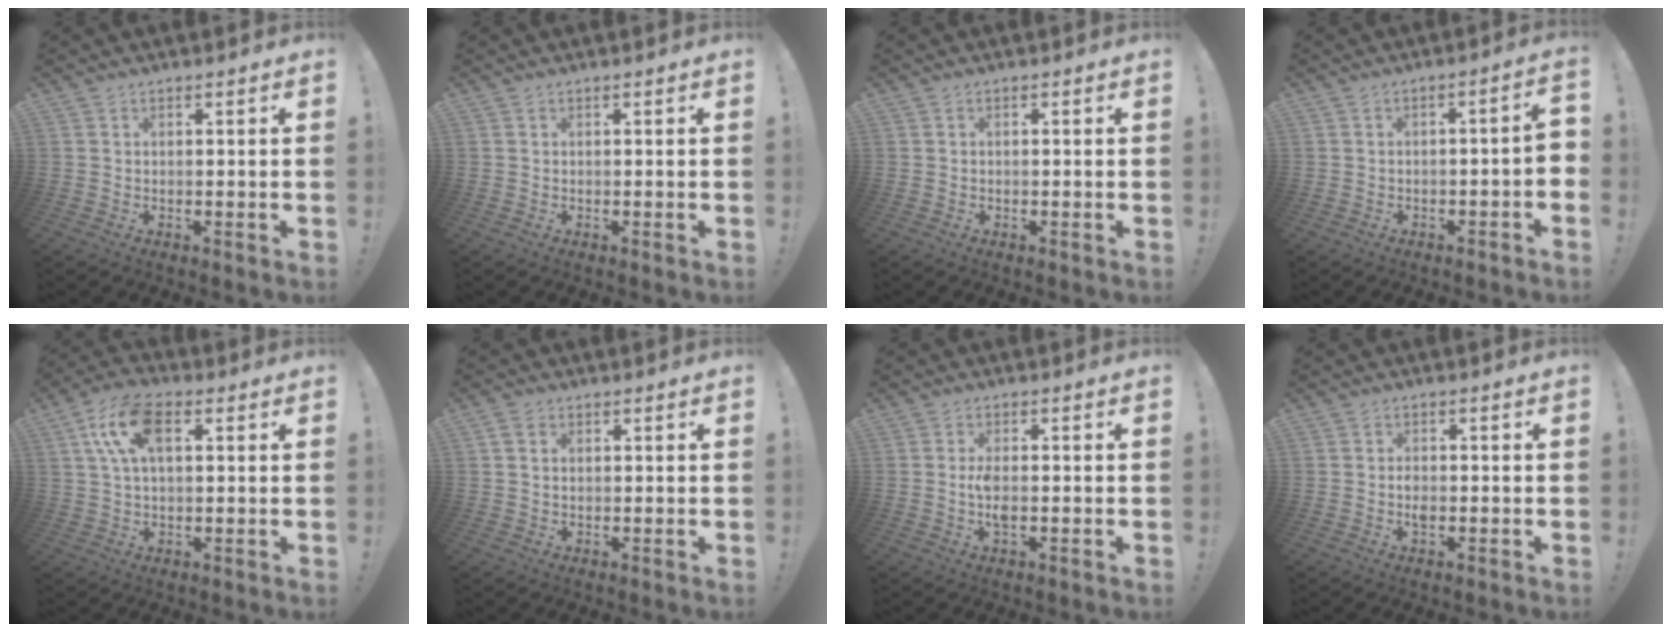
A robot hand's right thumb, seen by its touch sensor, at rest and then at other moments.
{"total": 0.0}
{"total": 0.0}
{"total": 3.1, "force": [-1.4, 0.2, 2.8], "torque": [-0.043, 0.003, -0.023]}
{"total": 12.5, "force": [3.9, 6.9, 9.7], "torque": [-0.183, 0.009, 0.073]}
{"total": 2.6, "force": [0.9, 1.9, 1.5], "torque": [-0.024, 0.004, 0.017]}
{"total": 4.5, "force": [-0.4, 1.7, 4.1], "torque": [-0.080, -0.003, -0.012]}
{"total": 2.0, "force": [-0.5, 1.3, 1.5], "torque": [-0.019, 0.002, -0.010]}